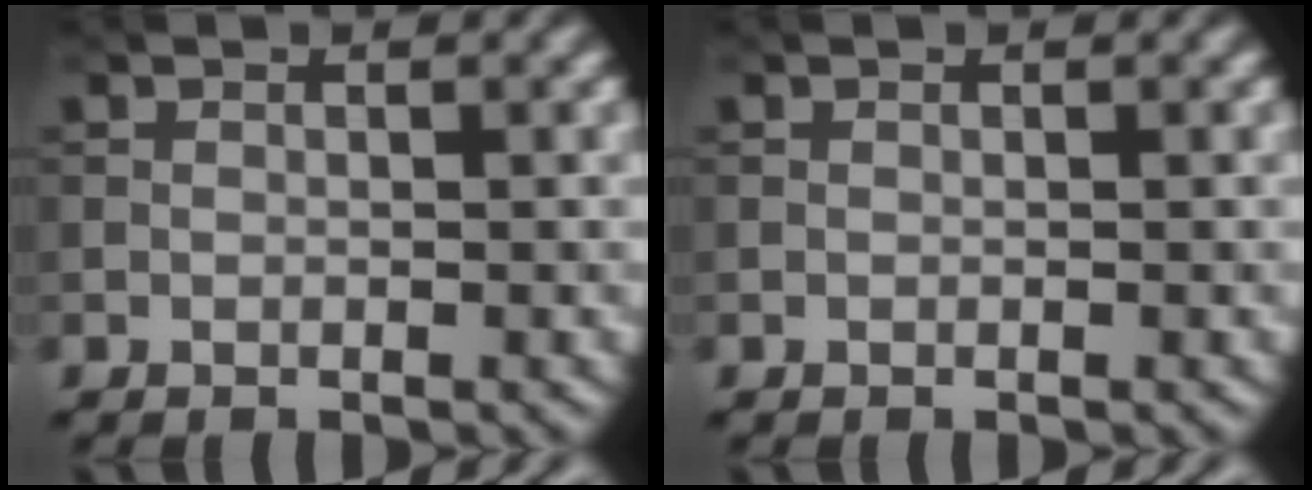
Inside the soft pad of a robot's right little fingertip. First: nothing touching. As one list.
[{"total": 0.0}]